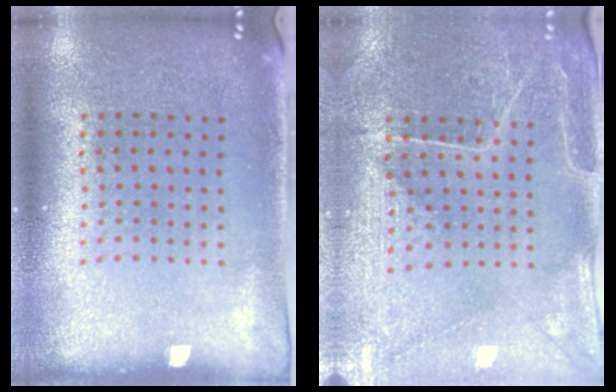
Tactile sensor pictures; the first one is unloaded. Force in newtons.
{"total": 1.1, "press": 1.0, "slide": 0.4}